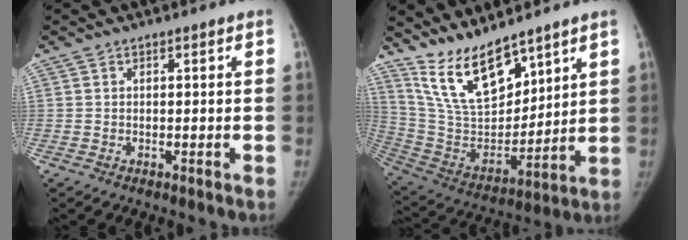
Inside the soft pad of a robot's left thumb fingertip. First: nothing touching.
{"total": 15.8, "force": [12.1, 5.8, 8.3], "torque": [-0.118, -0.074, 0.246]}